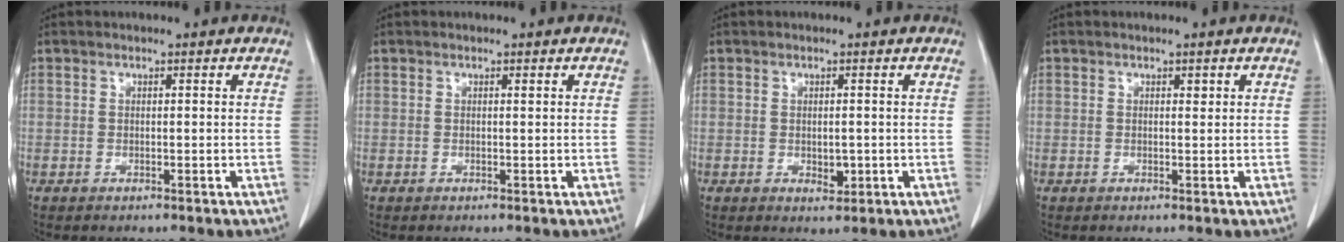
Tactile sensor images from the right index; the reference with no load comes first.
{"total": 0.0}
{"total": 1.9, "force": [-0.3, 1.1, 1.6], "torque": [-0.024, -0.003, 0.001]}
{"total": 0.5, "force": [0.3, 0.2, 0.4], "torque": [-0.005, -0.002, 0.004]}